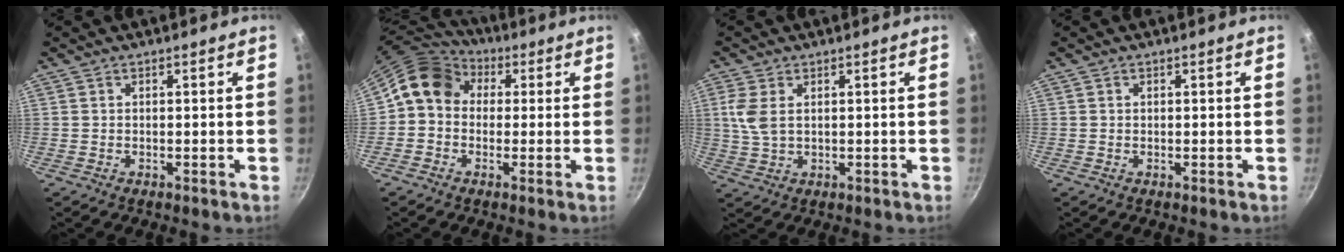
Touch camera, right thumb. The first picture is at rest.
{"total": 11.3, "force": [1.8, 9.4, 6.0], "torque": [-0.083, 0.030, 0.004]}
{"total": 5.3, "force": [1.3, 3.0, 4.2], "torque": [-0.090, 0.000, 0.029]}
{"total": 0.0}